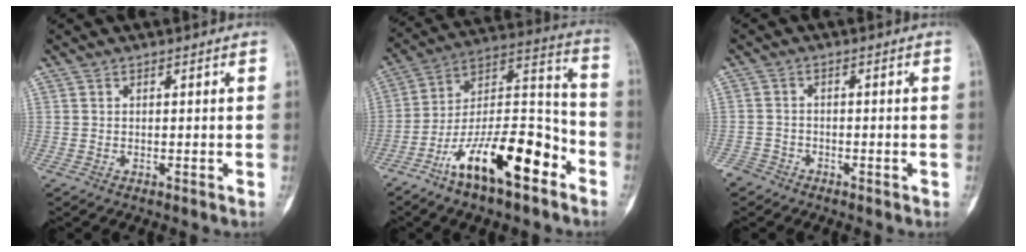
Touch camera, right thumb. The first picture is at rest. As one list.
[{"total": 20.5, "force": [-11.0, 7.4, 15.7], "torque": [-0.253, 0.087, -0.190]}, {"total": 3.1, "force": [-2.4, 2.0, 0.1], "torque": [0.006, 0.010, -0.050]}]